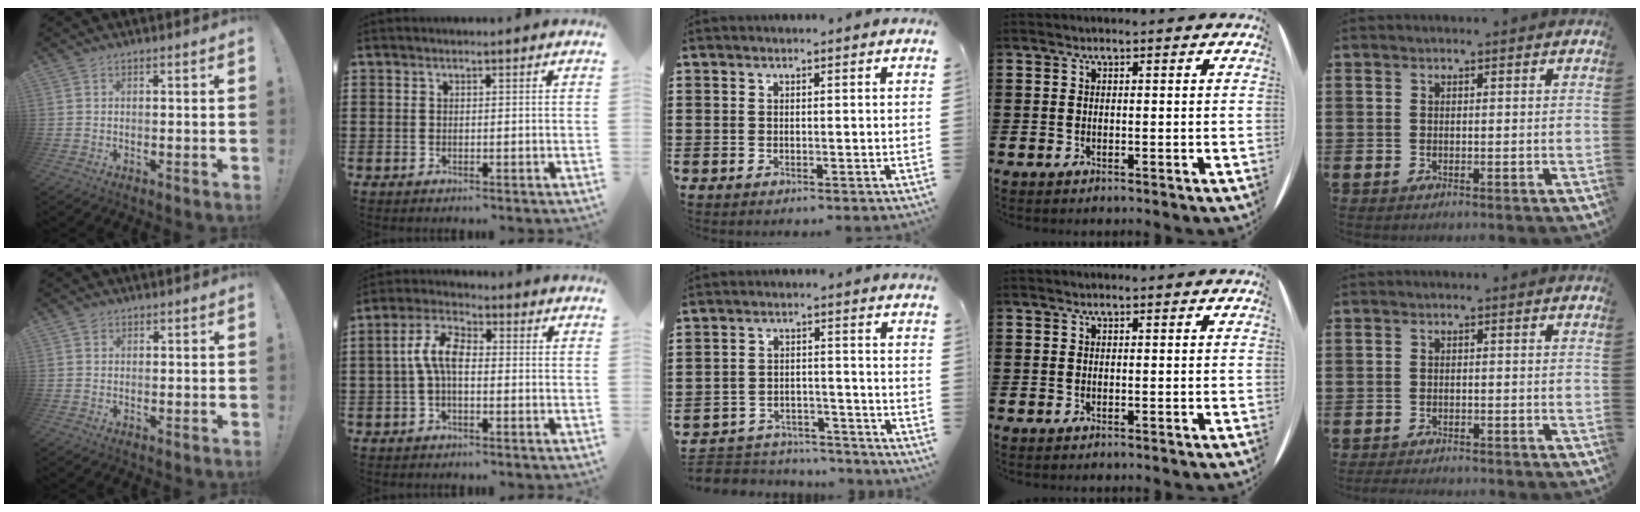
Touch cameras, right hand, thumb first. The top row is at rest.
{"thumb": {"total": 1.2, "force": [0.8, 1.0, 0.1], "torque": [-0.001, 0.002, 0.013]}, "index": {"total": 5.9, "force": [-0.4, 2.6, 5.3], "torque": [-0.117, 0.005, -0.013]}, "middle": {"total": 4.5, "force": [-4.4, 0.9, 0.0], "torque": [-0.012, 0.006, -0.096]}, "little": {"total": 1.2, "force": [-1.2, 0.1, 0.2], "torque": [-0.007, 0.002, -0.024]}}